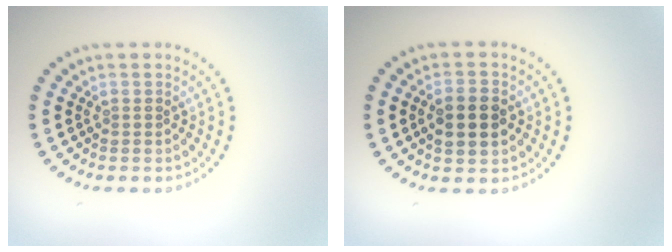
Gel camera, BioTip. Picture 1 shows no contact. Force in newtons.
{"total": 3.7, "press": 3.7, "slide": 0.1}